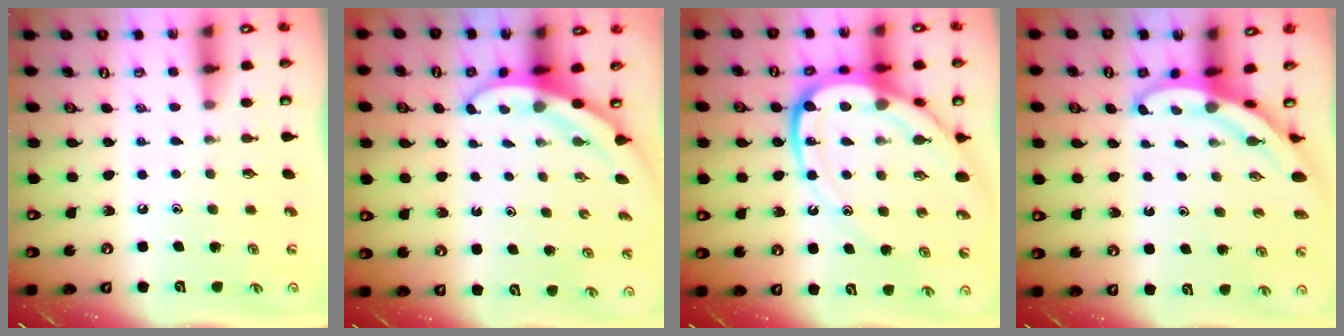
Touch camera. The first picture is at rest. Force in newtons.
{"total": 3.3, "press": 3.3, "slide": 0.1}
{"total": 19.8, "press": 19.7, "slide": 2.1}
{"total": 3.8, "press": 3.8, "slide": 0.2}